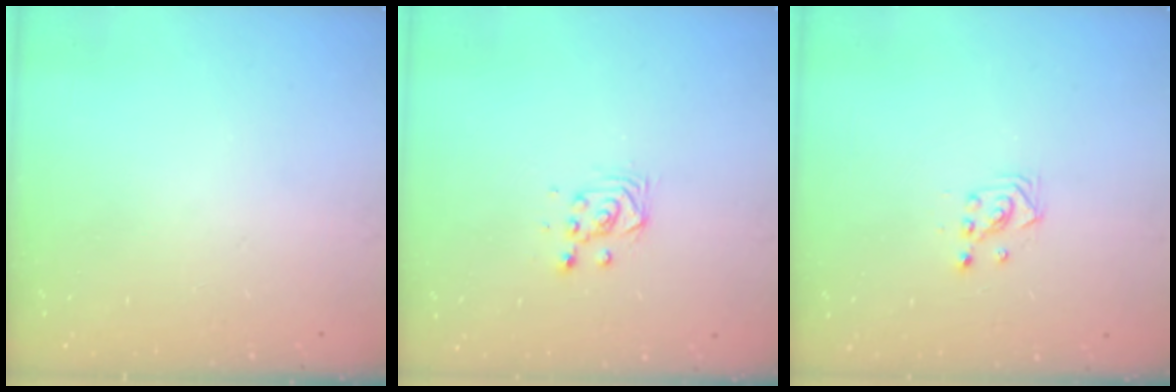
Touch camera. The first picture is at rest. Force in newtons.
{"total": 3.9, "press": 3.9, "slide": 0.2}
{"total": 2.9, "press": 2.9, "slide": 0.3}